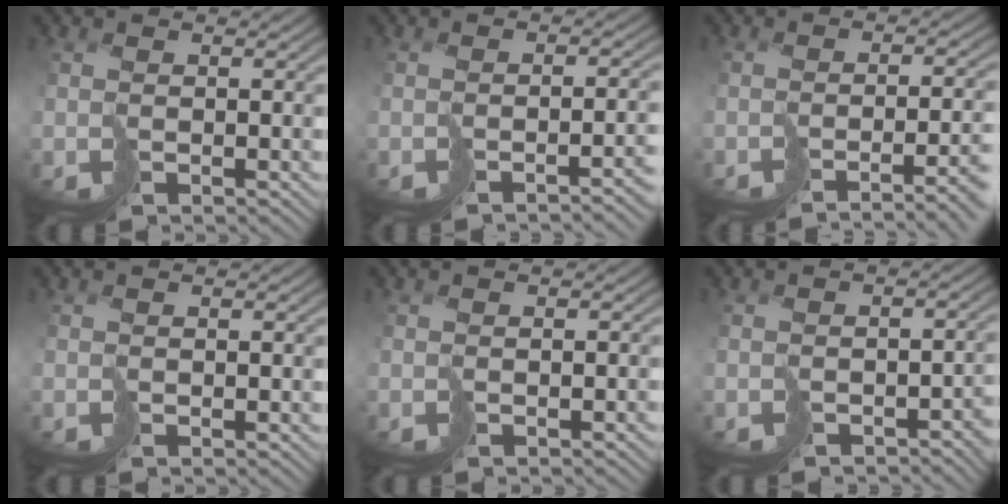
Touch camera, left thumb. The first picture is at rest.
{"total": 3.9, "force": [-3.1, 0.4, 2.4], "torque": [-0.025, -0.007, -0.044]}
{"total": 6.7, "force": [-4.7, 0.6, 4.7], "torque": [-0.044, -0.009, -0.063]}
{"total": 0.0}
{"total": 1.4, "force": [-1.0, 0.6, 0.8], "torque": [-0.005, -0.001, -0.017]}
{"total": 5.2, "force": [-3.6, 2.4, 2.9], "torque": [-0.036, -0.018, -0.047]}